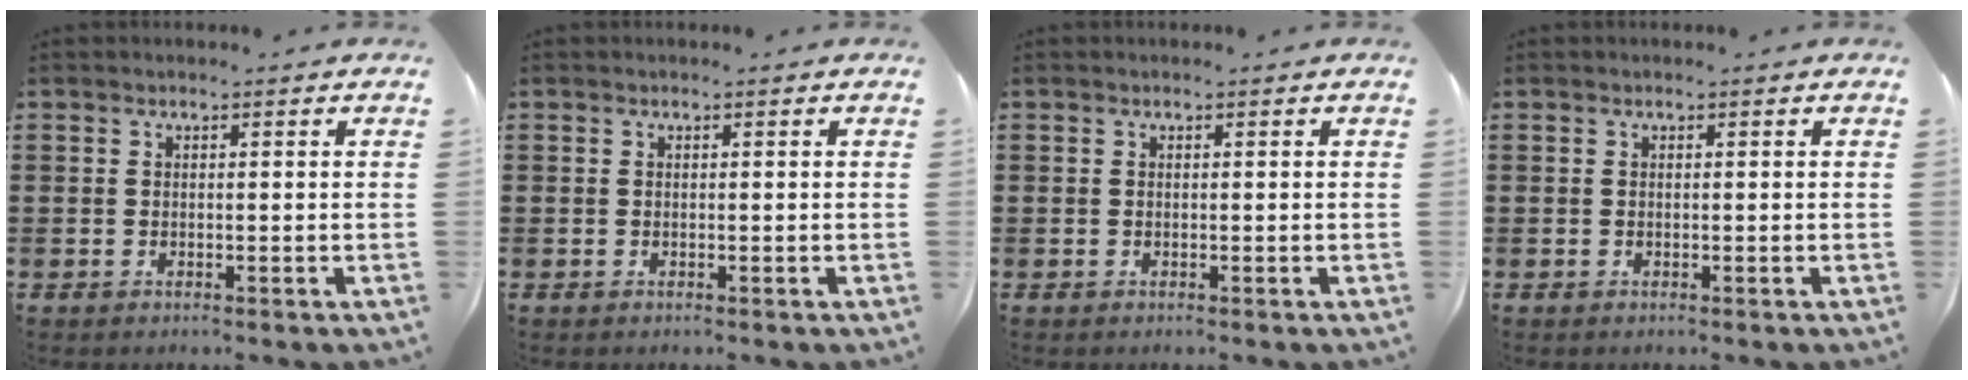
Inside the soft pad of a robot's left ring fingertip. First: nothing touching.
{"total": 0.0}
{"total": 0.0}
{"total": 0.0}